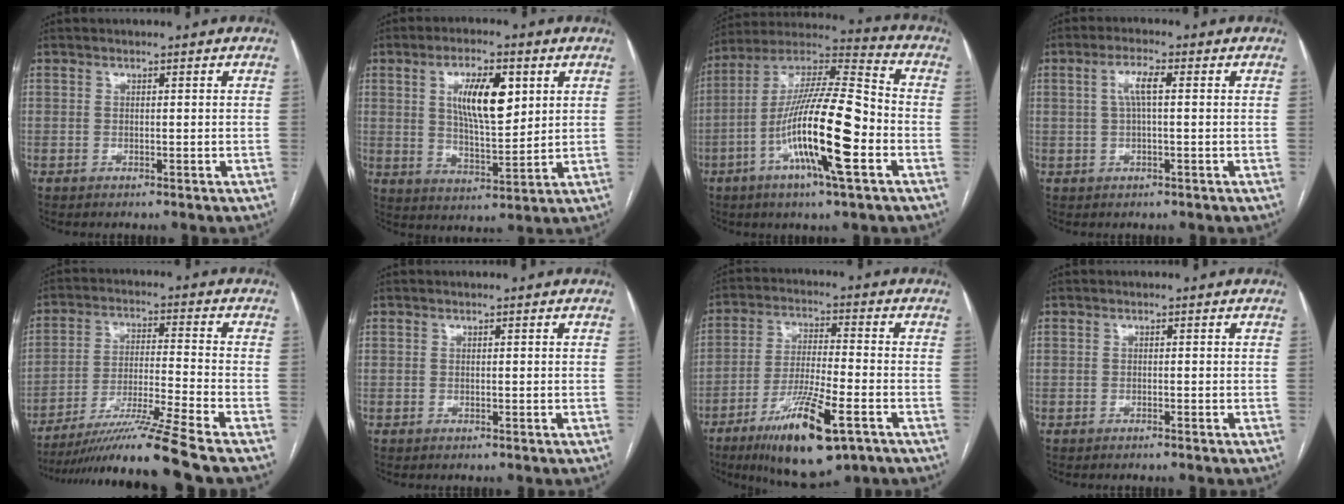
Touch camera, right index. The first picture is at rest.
{"total": 10.4, "force": [3.3, 3.3, 9.3], "torque": [-0.166, 0.004, 0.063]}
{"total": 18.9, "force": [-5.8, 2.0, 17.9], "torque": [-0.341, -0.004, -0.103]}
{"total": 3.9, "force": [0.8, 0.6, 3.8], "torque": [-0.075, 0.010, 0.014]}
{"total": 14.0, "force": [-11.3, -3.3, 7.5], "torque": [-0.129, -0.025, -0.194]}
{"total": 0.0}
{"total": 14.8, "force": [-7.8, 2.7, 12.3], "torque": [-0.227, -0.024, -0.127]}
{"total": 1.0, "force": [-0.8, -0.2, 0.5], "torque": [-0.007, 0.002, -0.012]}